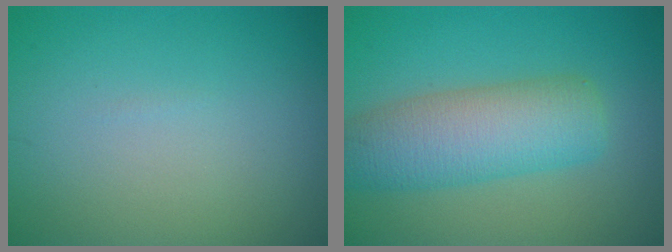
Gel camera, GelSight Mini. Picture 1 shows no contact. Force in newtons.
{"total": 6.9, "press": 6.9, "slide": 0.2}